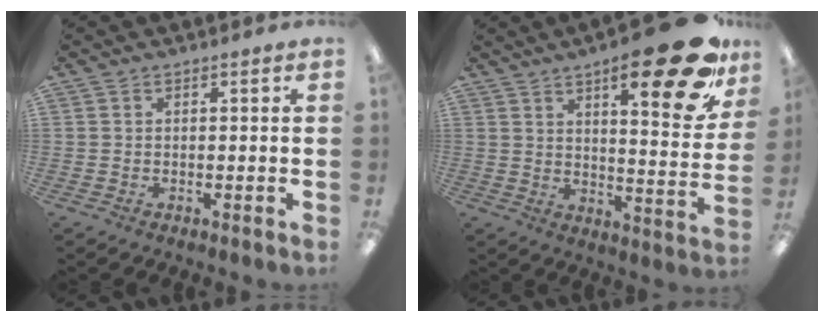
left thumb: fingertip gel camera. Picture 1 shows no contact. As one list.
[{"total": 21.1, "force": [13.1, 6.0, 15.5], "torque": [-0.204, -0.087, 0.202]}]